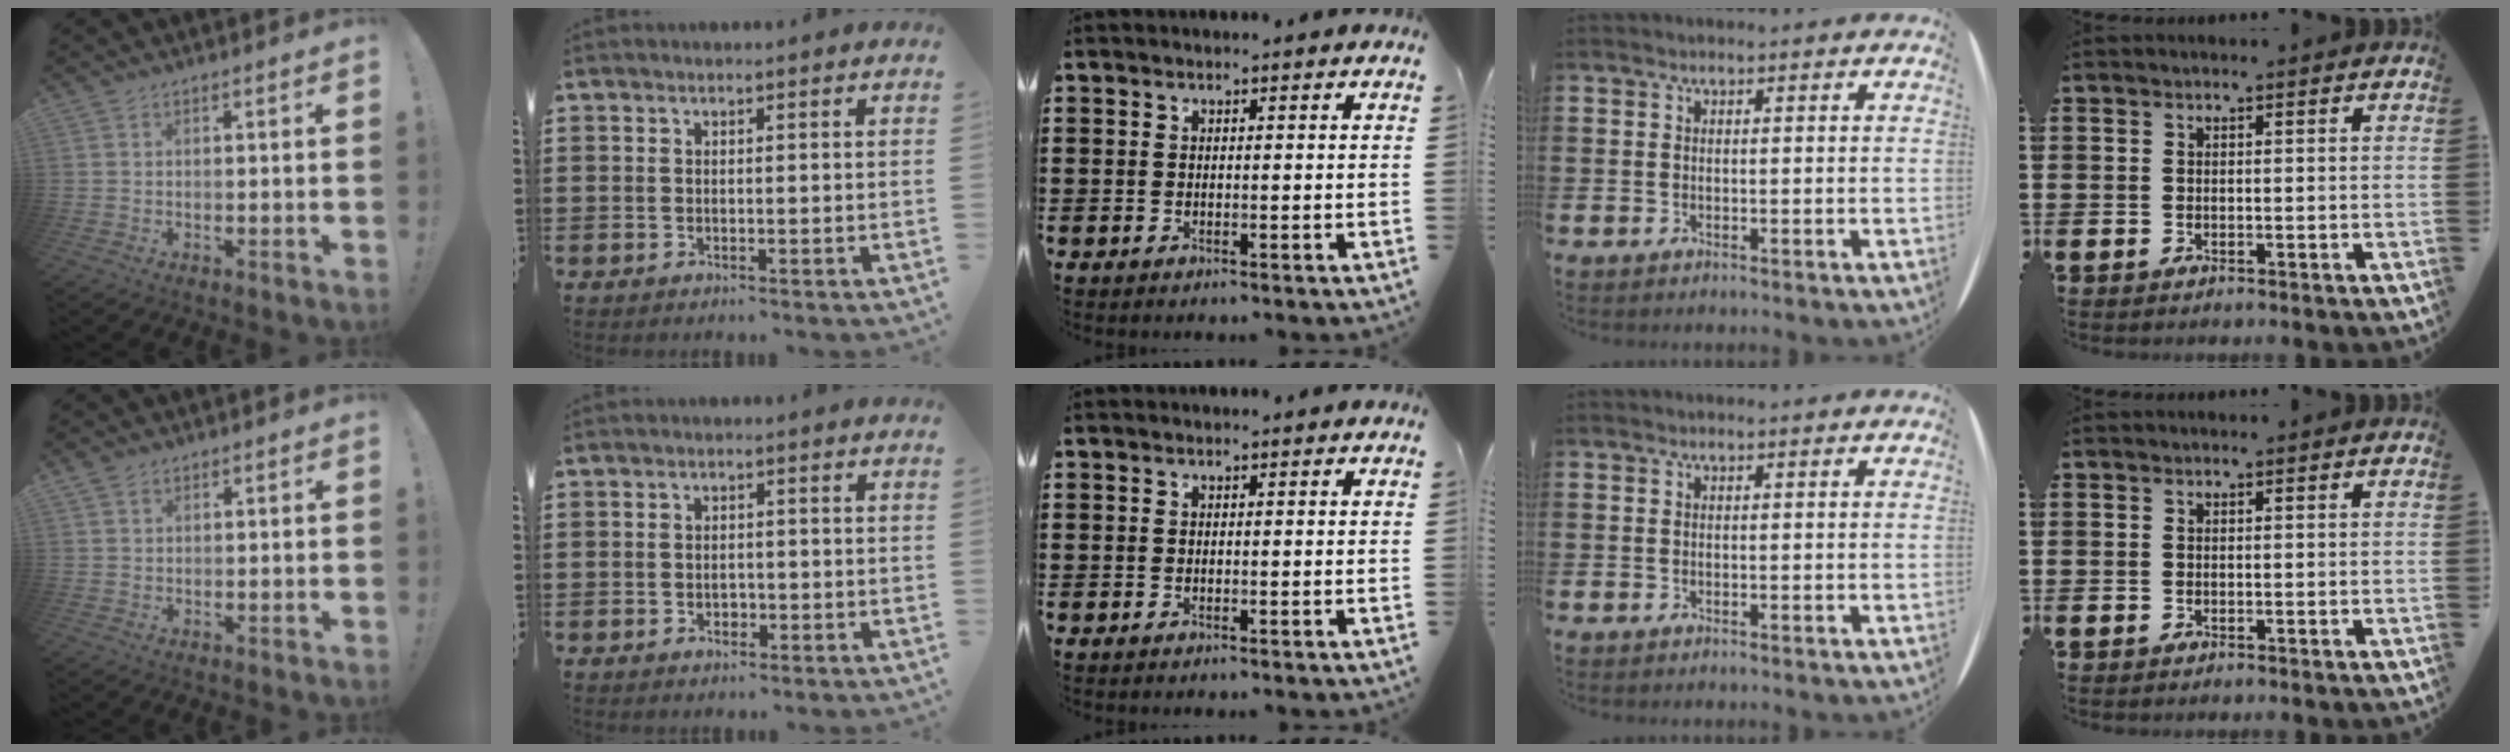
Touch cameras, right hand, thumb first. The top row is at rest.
{"thumb": {"total": 1.6, "force": [1.3, 0.9, 0.3], "torque": [-0.003, -0.004, 0.024]}, "index": {"total": 1.7, "force": [-0.6, 1.1, 1.2], "torque": [-0.025, 0.001, -0.013]}}